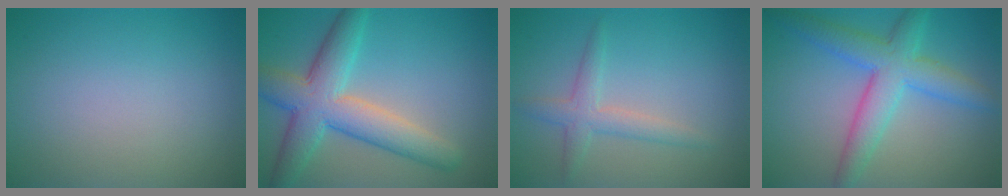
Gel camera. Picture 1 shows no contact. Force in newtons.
{"total": 7.4, "press": 7.3, "slide": 0.2}
{"total": 2.5, "press": 2.5, "slide": 0.1}
{"total": 5.6, "press": 5.6, "slide": 0.2}